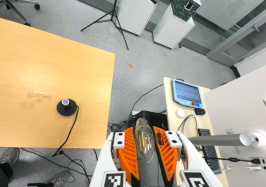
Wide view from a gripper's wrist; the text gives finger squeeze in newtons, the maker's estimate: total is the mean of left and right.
{"total": 12.3, "left": 12.4, "right": 12.2}